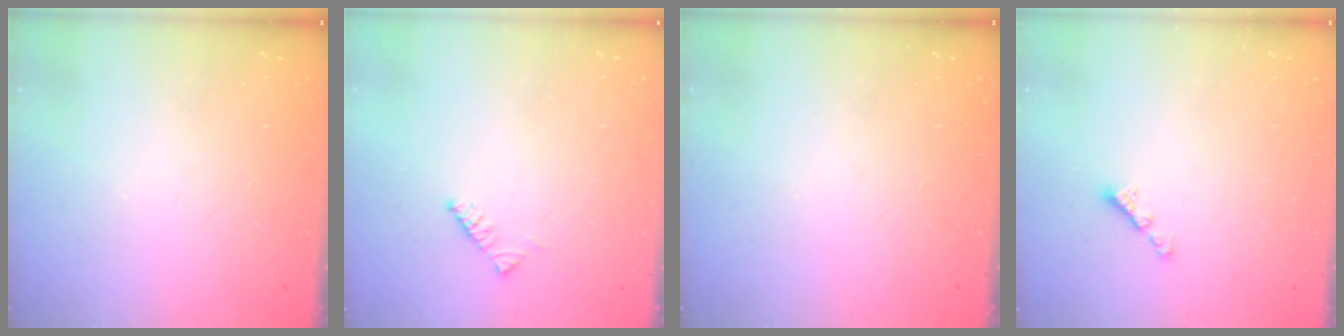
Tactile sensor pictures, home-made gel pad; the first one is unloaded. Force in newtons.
{"total": 2.9, "press": 2.9, "slide": 0.5}
{"total": 0.0}
{"total": 2.3, "press": 2.3, "slide": 0.4}